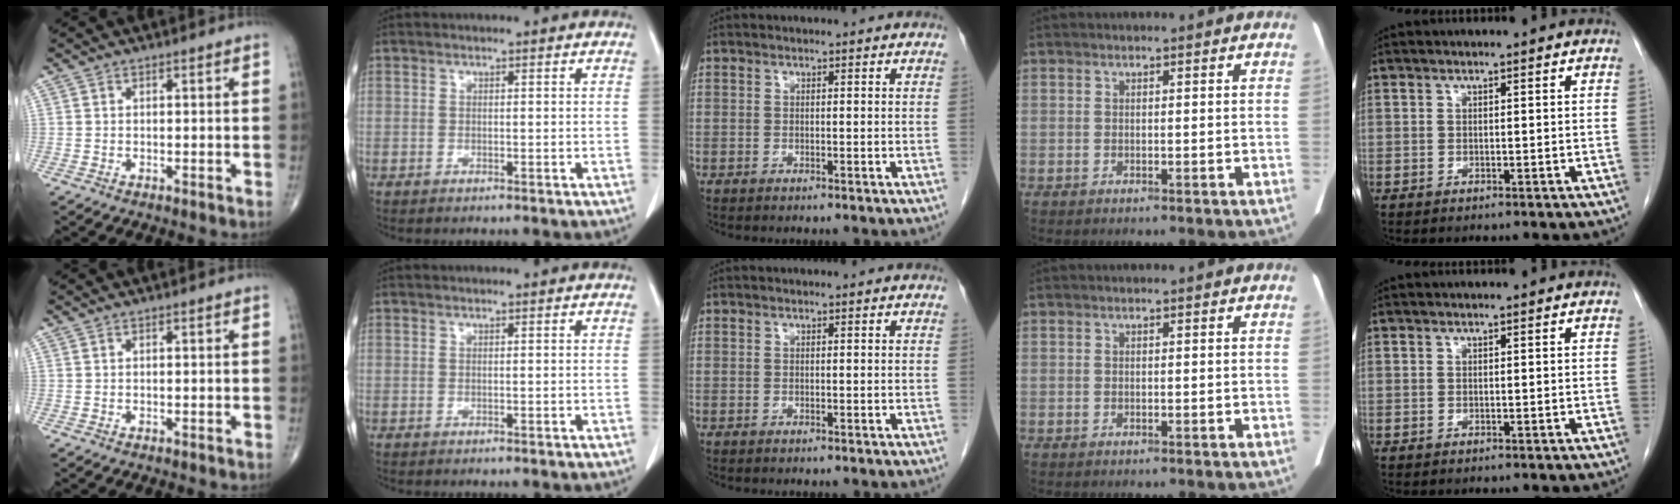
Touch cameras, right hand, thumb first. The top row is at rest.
{}